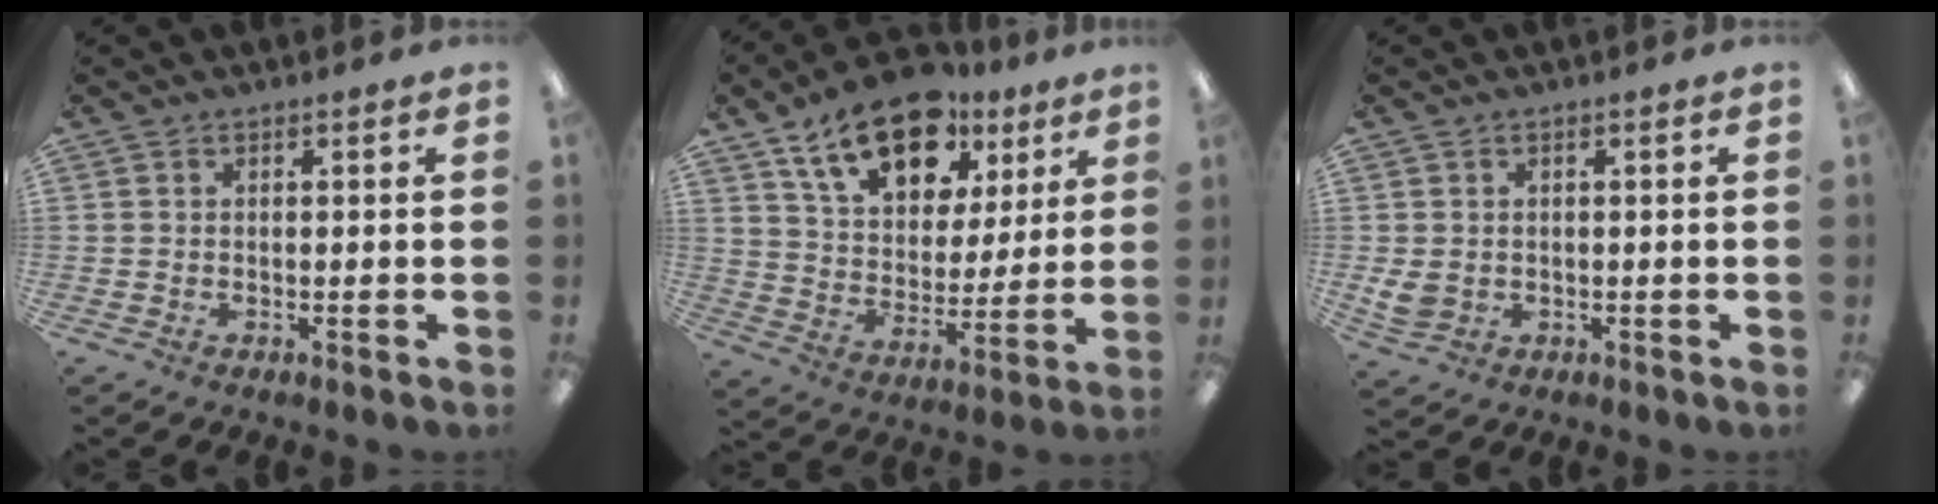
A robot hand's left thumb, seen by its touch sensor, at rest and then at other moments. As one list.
[{"total": 18.3, "force": [11.7, 10.5, 9.5], "torque": [-0.148, -0.057, 0.207]}, {"total": 4.1, "force": [0.0, 3.4, 2.2], "torque": [-0.037, -0.001, 0.001]}]